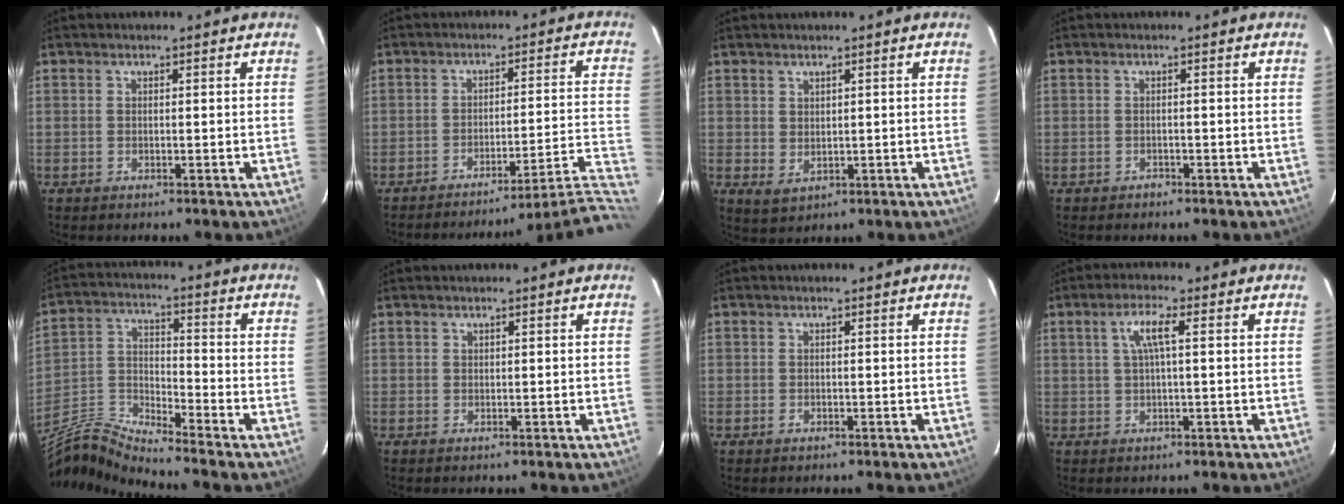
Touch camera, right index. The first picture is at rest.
{"total": 13.8, "force": [-12.0, -5.6, 4.1], "torque": [-0.033, -0.013, -0.180]}
{"total": 2.5, "force": [1.0, 1.9, 1.3], "torque": [-0.022, 0.000, 0.026]}
{"total": 0.8, "force": [-0.7, 0.4, -0.1], "torque": [0.000, 0.006, -0.010]}
{"total": 7.5, "force": [-6.8, 0.1, 3.3], "torque": [-0.081, 0.002, -0.146]}
{"total": 0.0}
{"total": 0.7, "force": [-0.3, 0.5, 0.2], "torque": [-0.002, 0.002, -0.006]}
{"total": 4.4, "force": [1.1, 0.5, 4.2], "torque": [-0.082, 0.008, 0.020]}